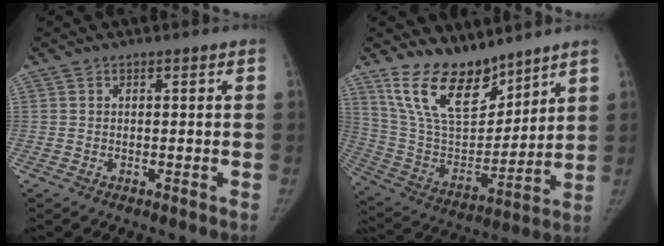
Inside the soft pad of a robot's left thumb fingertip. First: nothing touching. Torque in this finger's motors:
{"motor_torque": [0.49, -0.05, 1.47, -1.31, 0.35]}